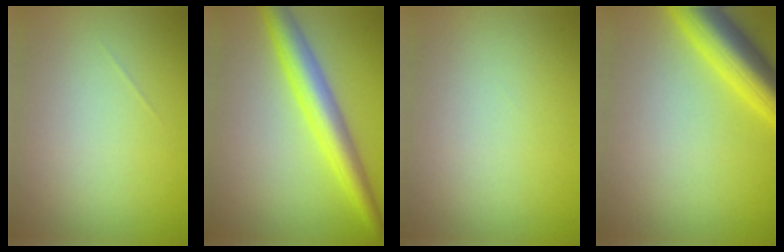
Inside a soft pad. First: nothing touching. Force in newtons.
{"total": 5.0, "press": 5.0, "slide": 0.1}
{"total": 0.0}
{"total": 6.6, "press": 6.6, "slide": 0.3}